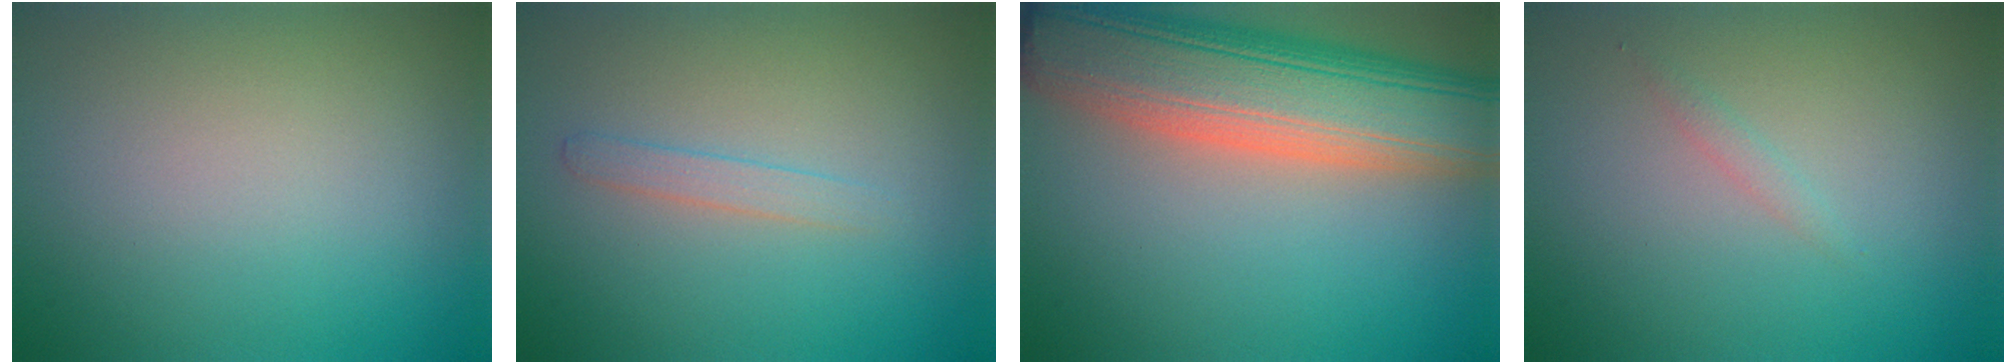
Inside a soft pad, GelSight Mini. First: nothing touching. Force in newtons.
{"total": 1.2, "press": 1.2, "slide": 0.1}
{"total": 12.0, "press": 11.9, "slide": 1.0}
{"total": 0.7, "press": 0.7, "slide": 0.1}